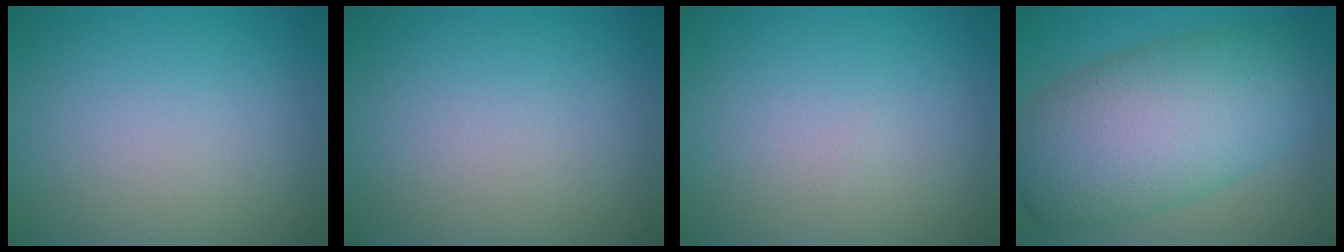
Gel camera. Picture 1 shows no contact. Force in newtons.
{"total": 0.0}
{"total": 0.0}
{"total": 11.1, "press": 11.1, "slide": 0.3}